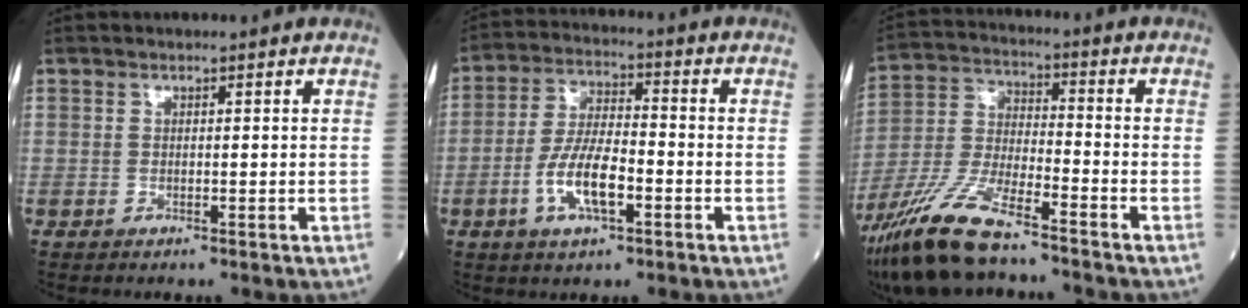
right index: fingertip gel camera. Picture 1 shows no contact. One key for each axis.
{"total": 8.9, "fx": -3.1, "fy": 2.8, "fz": 7.9, "tx": -0.158, "ty": 0.003, "tz": -0.058}
{"total": 14.1, "fx": -10.7, "fy": 2.5, "fz": 8.9, "tx": -0.192, "ty": -0.023, "tz": -0.200}